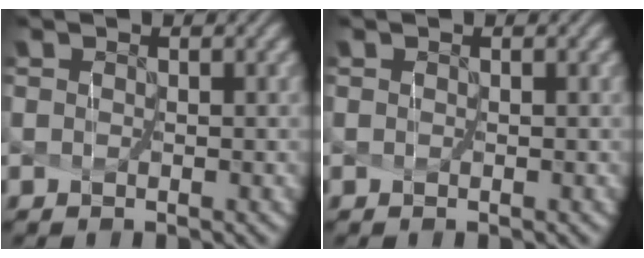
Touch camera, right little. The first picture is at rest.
{"total": 0.0}